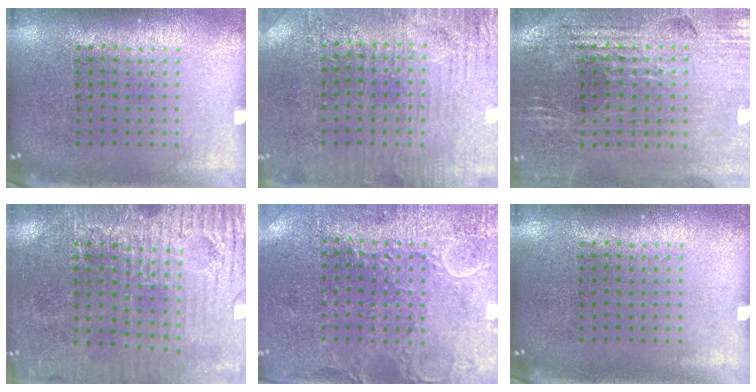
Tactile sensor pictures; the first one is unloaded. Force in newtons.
{"total": 3.2, "press": 3.1, "slide": 0.8}
{"total": 2.9, "press": 2.9, "slide": 0.5}
{"total": 3.5, "press": 3.4, "slide": 0.6}
{"total": 2.8, "press": 2.7, "slide": 0.7}
{"total": 0.0}